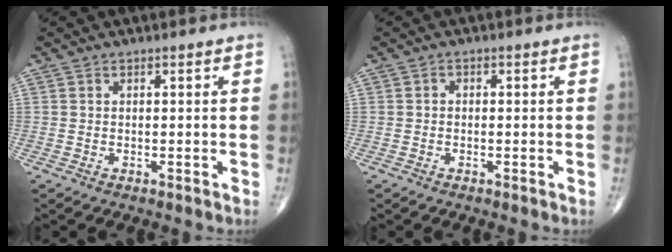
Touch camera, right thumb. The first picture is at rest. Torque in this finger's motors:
{"motor_torque": [-0.29, 0.14, 0.00, -0.22, -0.01]}